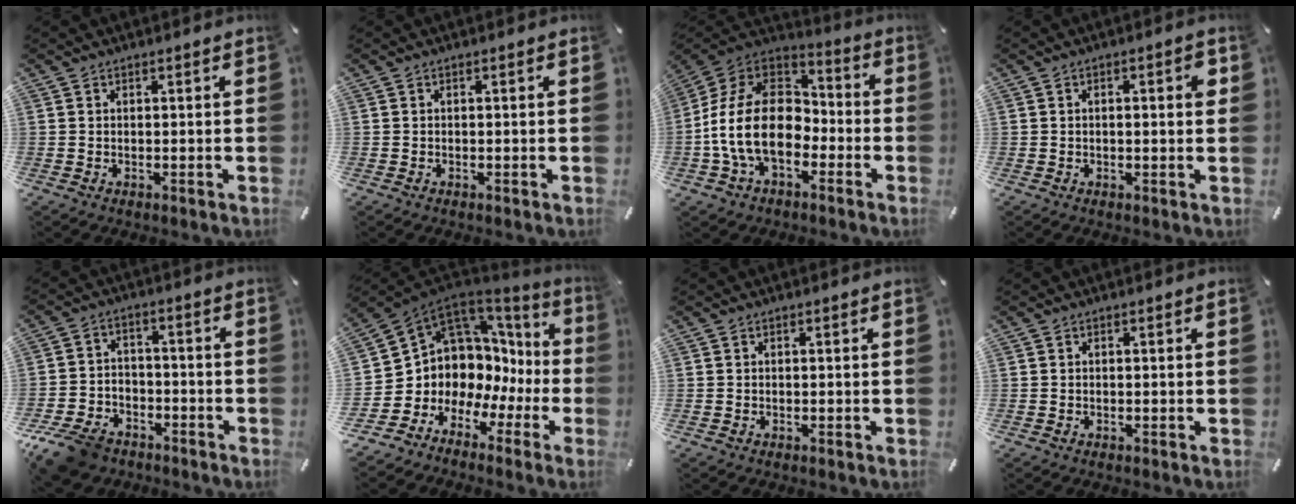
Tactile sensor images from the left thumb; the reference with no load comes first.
{"total": 0.0}
{"total": 17.5, "force": [-5.4, 11.9, 11.6], "torque": [-0.247, 0.035, -0.095]}
{"total": 3.5, "force": [0.4, 1.1, 3.3], "torque": [-0.044, 0.001, 0.001]}
{"total": 10.3, "force": [-7.3, 6.3, 3.6], "torque": [-0.075, 0.046, -0.136]}
{"total": 7.2, "force": [2.5, 6.7, 1.1], "torque": [-0.039, -0.074, 0.057]}
{"total": 0.0}
{"total": 0.0}